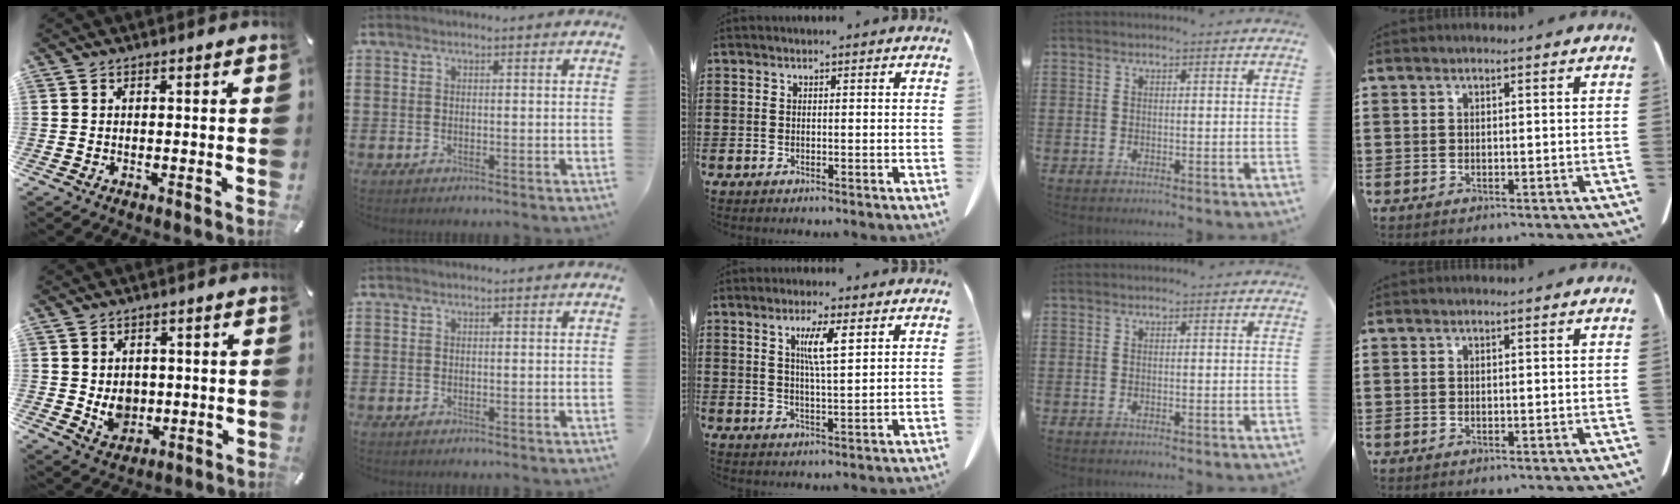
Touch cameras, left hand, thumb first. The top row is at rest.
{"thumb": {"total": 5.8, "force": [0.2, 5.2, 2.5], "torque": [-0.025, -0.005, 0.003]}, "middle": {"total": 4.8, "force": [2.3, 0.6, 4.2], "torque": [-0.080, -0.001, 0.035]}}